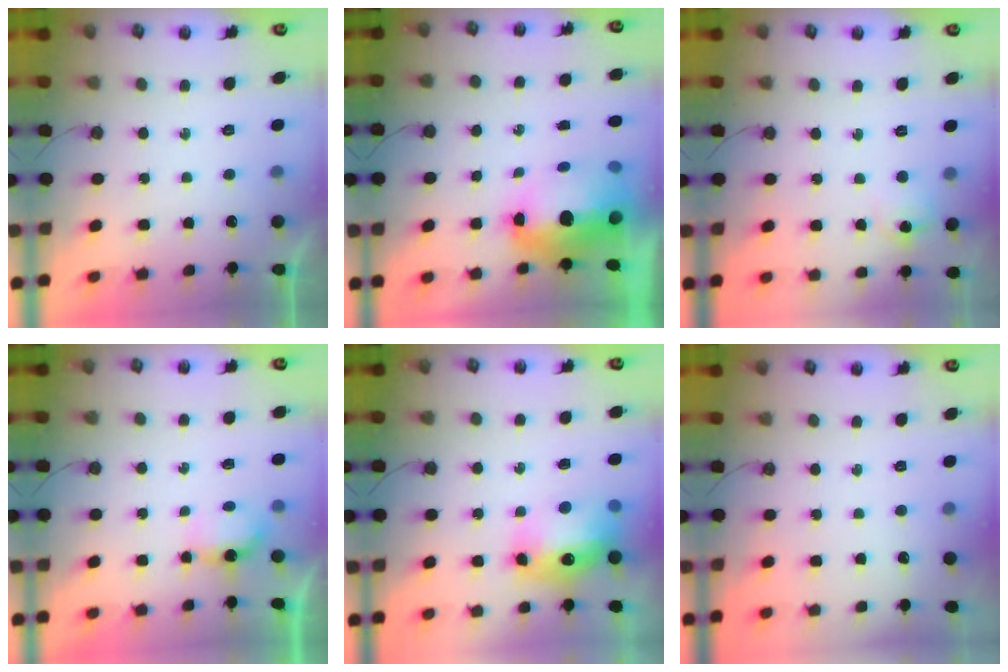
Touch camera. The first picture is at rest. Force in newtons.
{"total": 13.3, "press": 13.1, "slide": 2.3}
{"total": 6.6, "press": 6.6, "slide": 0.7}
{"total": 4.2, "press": 3.9, "slide": 1.4}
{"total": 14.4, "press": 14.4, "slide": 1.3}
{"total": 0.0}